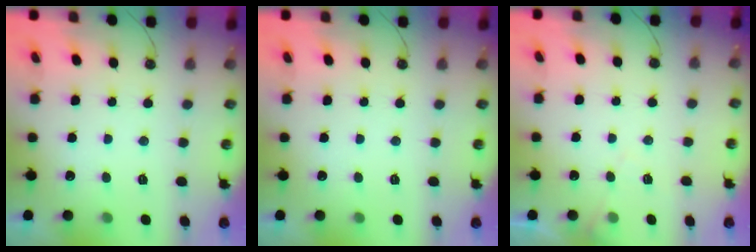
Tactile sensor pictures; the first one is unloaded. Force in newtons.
{"total": 0.0}
{"total": 5.1, "press": 5.1, "slide": 0.7}